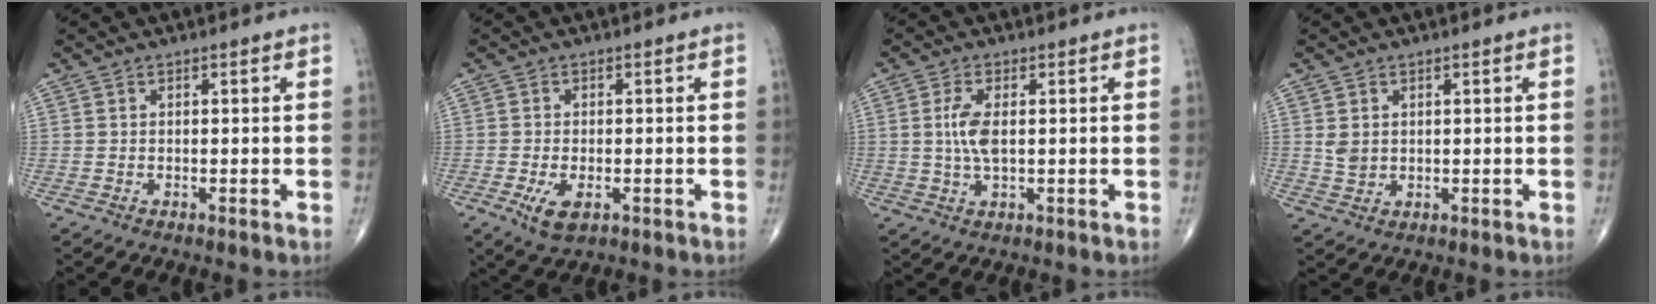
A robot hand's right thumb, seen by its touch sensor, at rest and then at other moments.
{"total": 4.7, "force": [-1.7, 2.2, 3.7], "torque": [-0.068, -0.005, -0.025]}
{"total": 4.9, "force": [0.4, 1.9, 4.5], "torque": [-0.100, -0.001, 0.008]}
{"total": 2.6, "force": [0.7, 2.0, 1.5], "torque": [-0.021, -0.007, 0.020]}